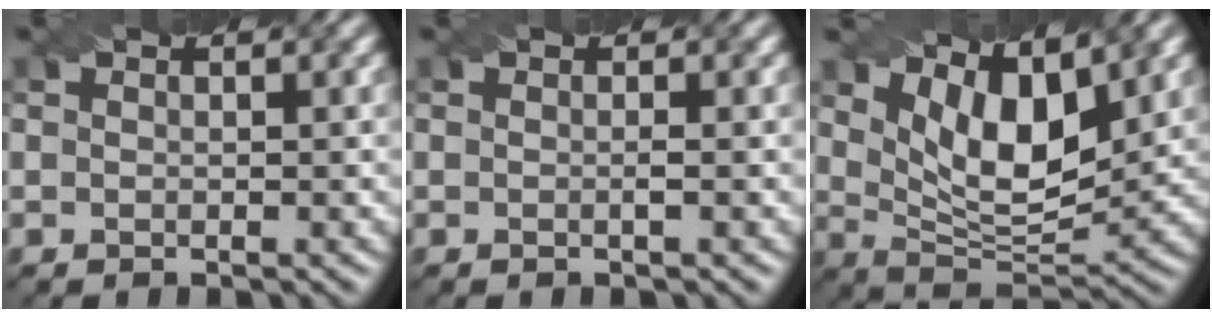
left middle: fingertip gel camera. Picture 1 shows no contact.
{"total": 0.5, "force": [-0.2, 0.0, 0.5], "torque": [-0.010, -0.002, -0.003]}
{"total": 7.8, "force": [3.5, 3.3, 6.1], "torque": [-0.113, -0.008, 0.060]}